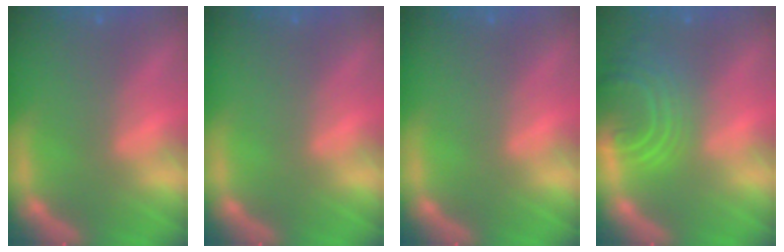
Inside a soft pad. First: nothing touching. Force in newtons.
{"total": 0.0}
{"total": 0.0}
{"total": 7.0}